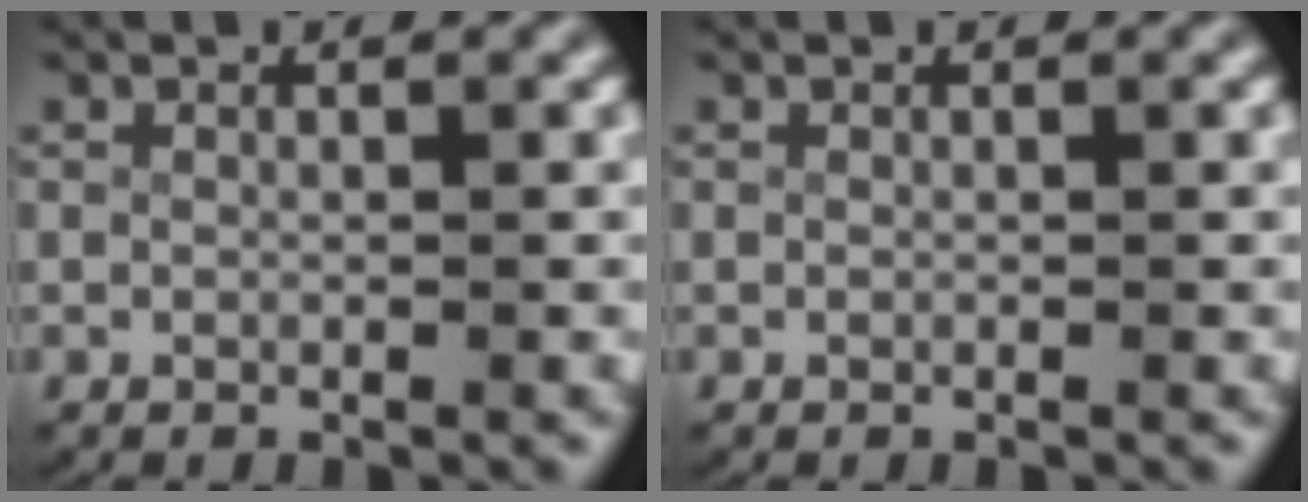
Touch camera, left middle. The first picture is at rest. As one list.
[{"total": 0.0}]